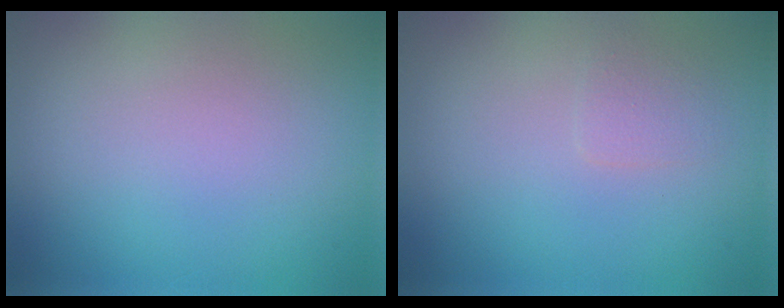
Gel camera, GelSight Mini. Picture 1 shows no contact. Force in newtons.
{"total": 1.1, "press": 1.1, "slide": 0.1}